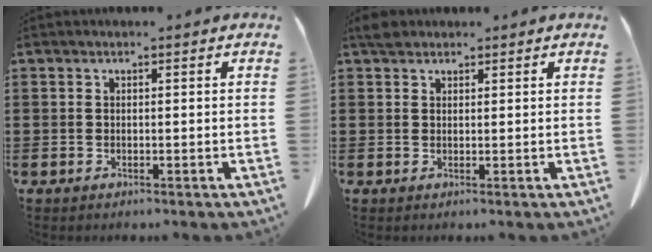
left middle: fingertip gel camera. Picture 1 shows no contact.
{"total": 2.0, "force": [1.6, 0.9, 0.7], "torque": [-0.020, 0.005, 0.031]}